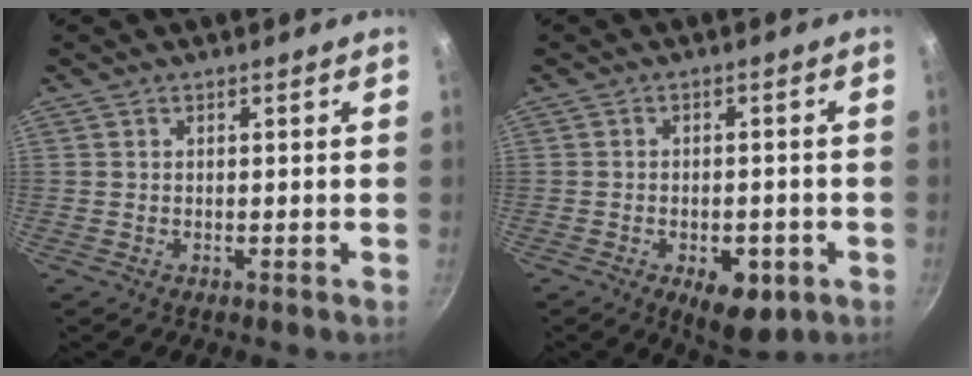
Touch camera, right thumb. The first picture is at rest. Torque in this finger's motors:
{"motor_torque": [-0.11, 0.32, -0.09, -0.05, 0.15]}